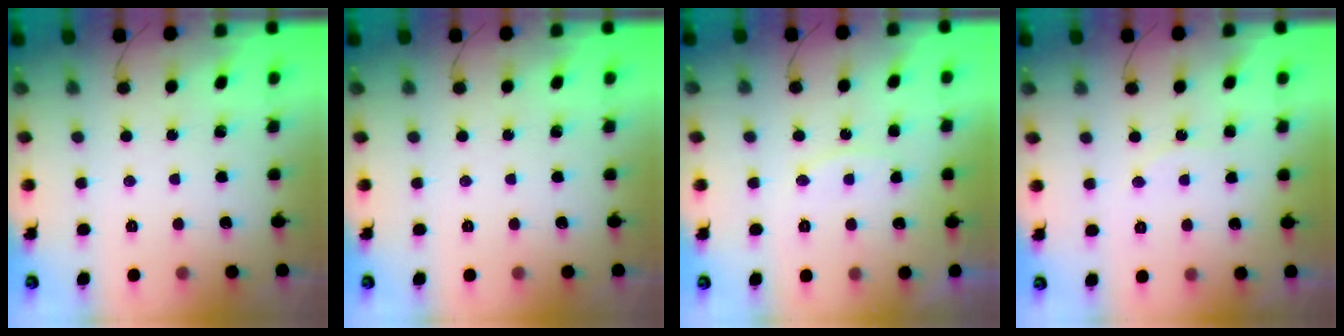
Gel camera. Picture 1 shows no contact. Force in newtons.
{"total": 0.0}
{"total": 7.0, "press": 7.0, "slide": 0.2}
{"total": 4.5, "press": 4.5, "slide": 0.5}